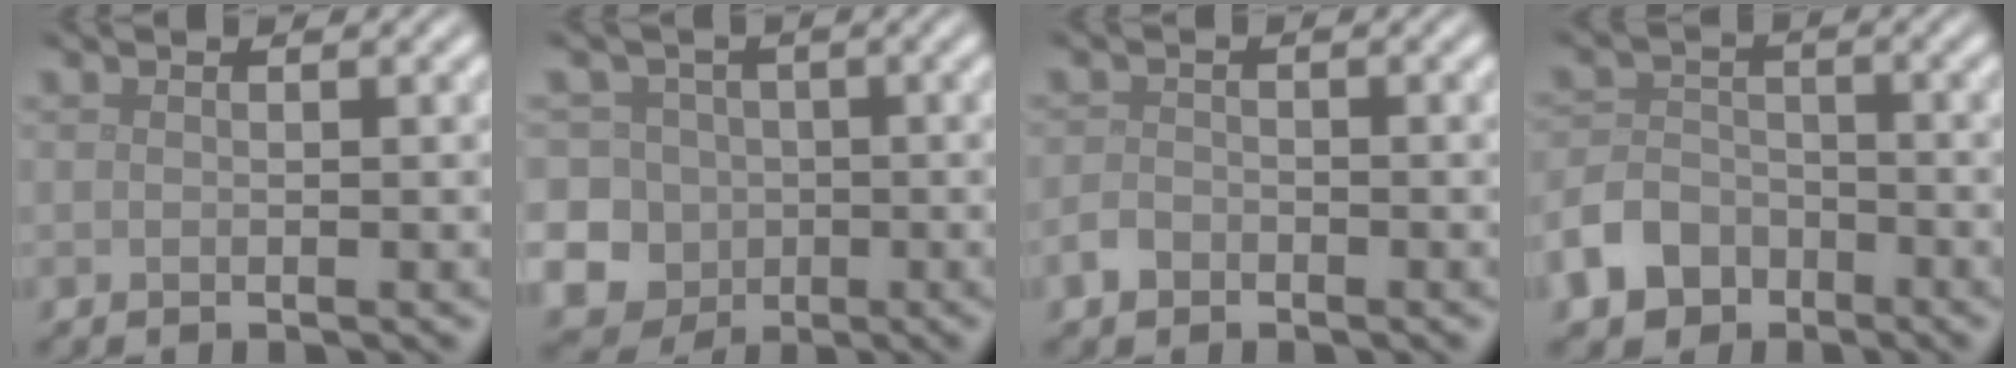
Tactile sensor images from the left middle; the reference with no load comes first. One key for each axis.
{"total": 12.1, "fx": -3.5, "fy": 11.0, "fz": 3.3, "tx": -0.077, "ty": 0.002, "tz": -0.088}
{"total": 1.6, "fx": -1.1, "fy": 1.1, "fz": 0.5, "tx": -0.005, "ty": 0.002, "tz": -0.026}
{"total": 5.5, "fx": -3.4, "fy": 3.9, "fz": 1.8, "tx": -0.029, "ty": -0.001, "tz": -0.074}